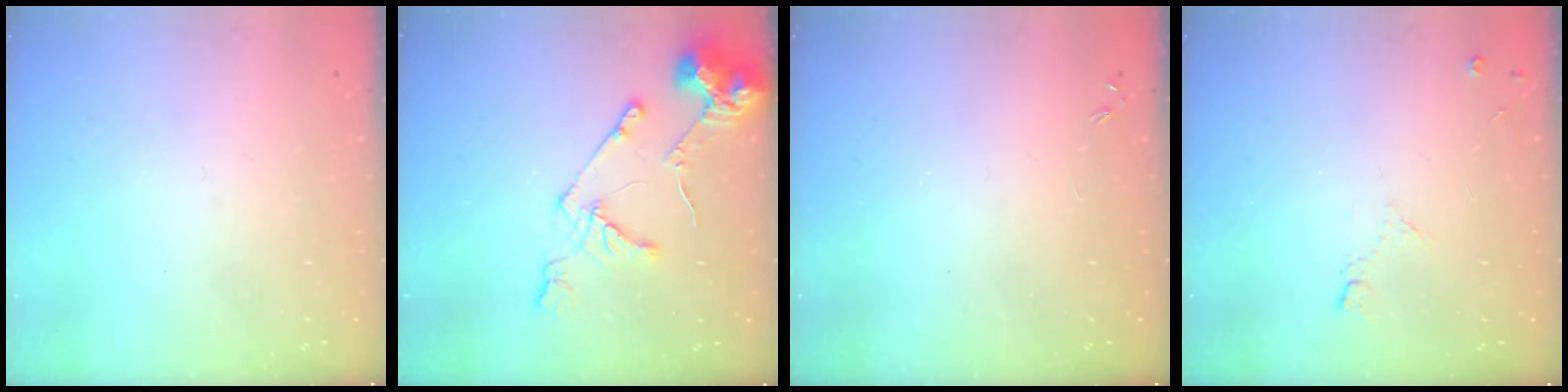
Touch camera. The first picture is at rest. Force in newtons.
{"total": 12.9, "press": 12.8, "slide": 1.8}
{"total": 0.0}
{"total": 6.0, "press": 5.9, "slide": 1.0}